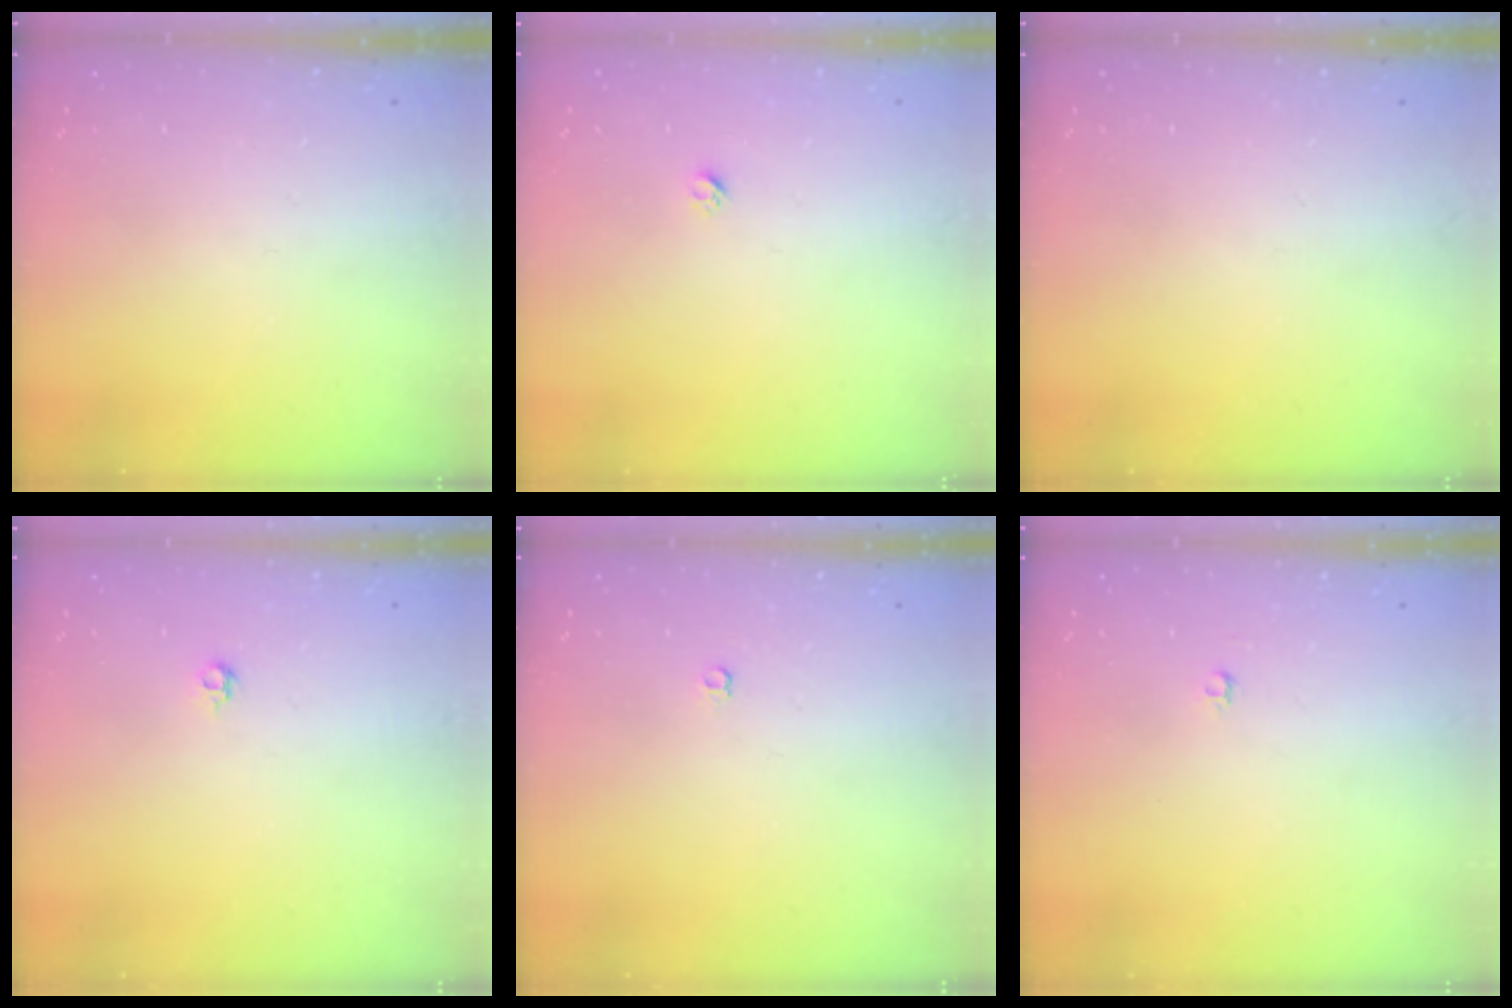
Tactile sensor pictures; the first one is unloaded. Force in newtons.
{"total": 1.9, "press": 1.9, "slide": 0.1}
{"total": 0.0}
{"total": 3.7, "press": 3.6, "slide": 0.7}
{"total": 3.6, "press": 3.6, "slide": 0.6}
{"total": 2.2, "press": 2.2, "slide": 0.2}